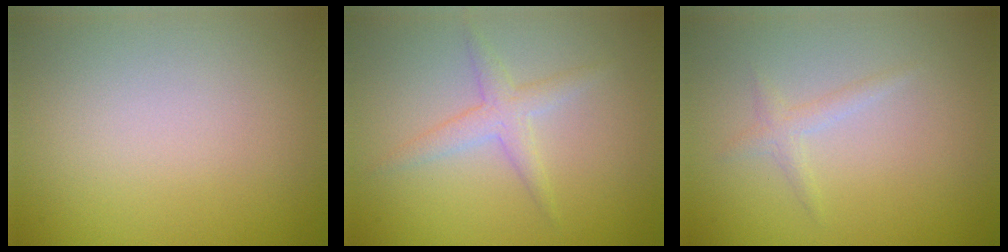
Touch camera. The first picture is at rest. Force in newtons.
{"total": 2.2, "press": 2.2, "slide": 0.0}
{"total": 1.1, "press": 1.1, "slide": 0.0}